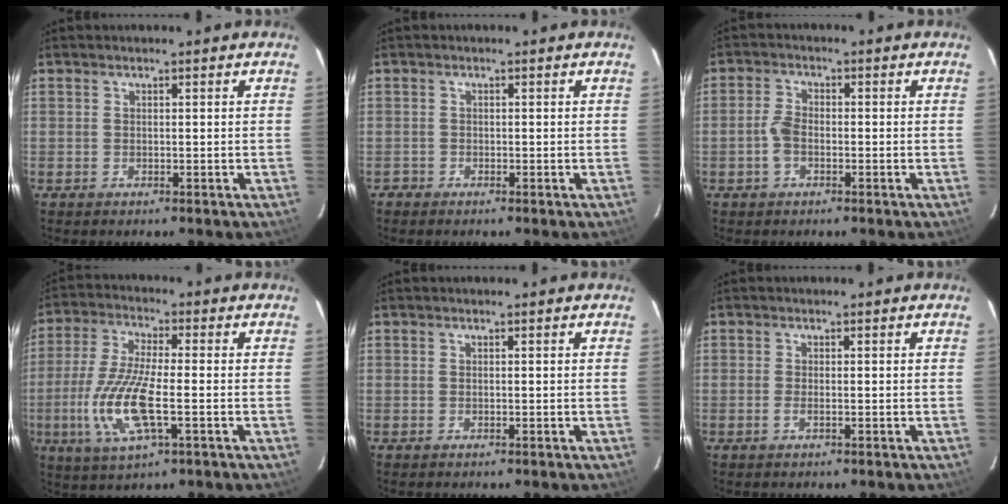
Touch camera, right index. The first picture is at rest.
{"total": 1.0, "force": [-0.7, 0.7, -0.1], "torque": [0.000, 0.005, -0.015]}
{"total": 3.5, "force": [-1.2, 2.0, 2.6], "torque": [-0.062, 0.006, -0.023]}
{"total": 13.3, "force": [-3.2, 3.5, 12.4], "torque": [-0.263, -0.011, -0.065]}
{"total": 0.0}
{"total": 1.3, "force": [-0.5, 0.0, 1.2], "torque": [-0.024, -0.001, -0.009]}